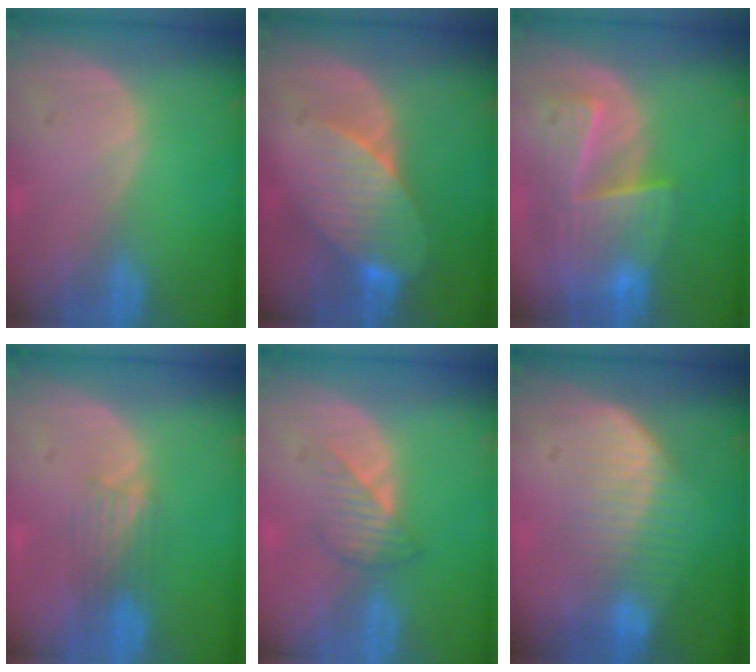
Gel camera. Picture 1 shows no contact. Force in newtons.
{"total": 8.2, "press": 7.3, "slide": 3.6}
{"total": 9.1, "press": 8.2, "slide": 3.9}
{"total": 3.5, "press": 3.1, "slide": 1.6}
{"total": 3.5, "press": 3.2, "slide": 1.5}
{"total": 7.2, "press": 6.7, "slide": 2.7}